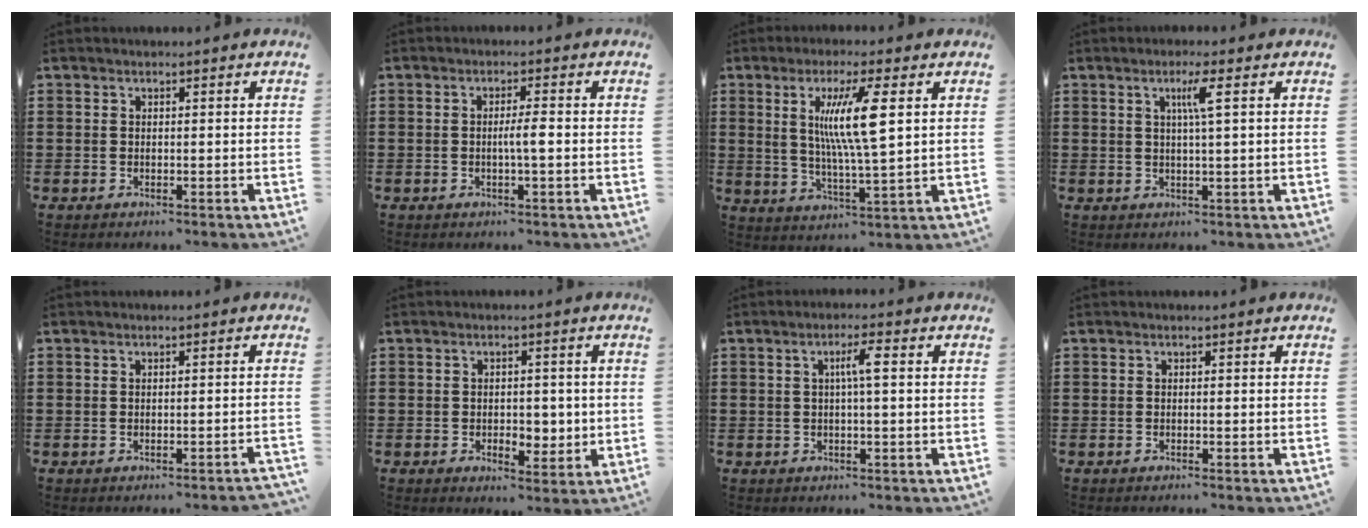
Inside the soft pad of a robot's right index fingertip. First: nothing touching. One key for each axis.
{"total": 2.7, "fx": -0.4, "fy": 0.1, "fz": 2.6, "tx": -0.048, "ty": -0.002, "tz": -0.009}
{"total": 9.9, "fx": 2.8, "fy": 1.1, "fz": 9.5, "tx": -0.186, "ty": 0.003, "tz": 0.042}
{"total": 3.4, "fx": 1.1, "fy": -0.3, "fz": 3.2, "tx": -0.065, "ty": -0.003, "tz": 0.014}
{"total": 0.7, "fx": -0.6, "fy": 0.0, "fz": 0.4, "tx": -0.009, "ty": -0.003, "tz": -0.011}
{"total": 3.6, "fx": -0.3, "fy": 2.5, "fz": 2.6, "tx": -0.038, "ty": 0.001, "tz": -0.011}
{"total": 3.2, "fx": 0.2, "fy": 0.2, "fz": 3.2, "tx": -0.060, "ty": 0.002, "tz": 0.000}
{"total": 0.0}